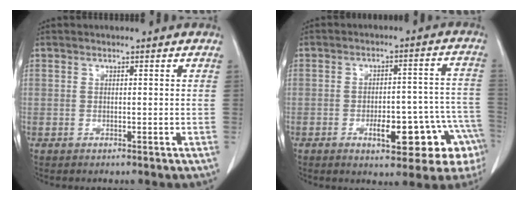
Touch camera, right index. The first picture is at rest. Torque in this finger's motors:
{"motor_torque": [0.41, -0.20, 0.27, 0.06]}